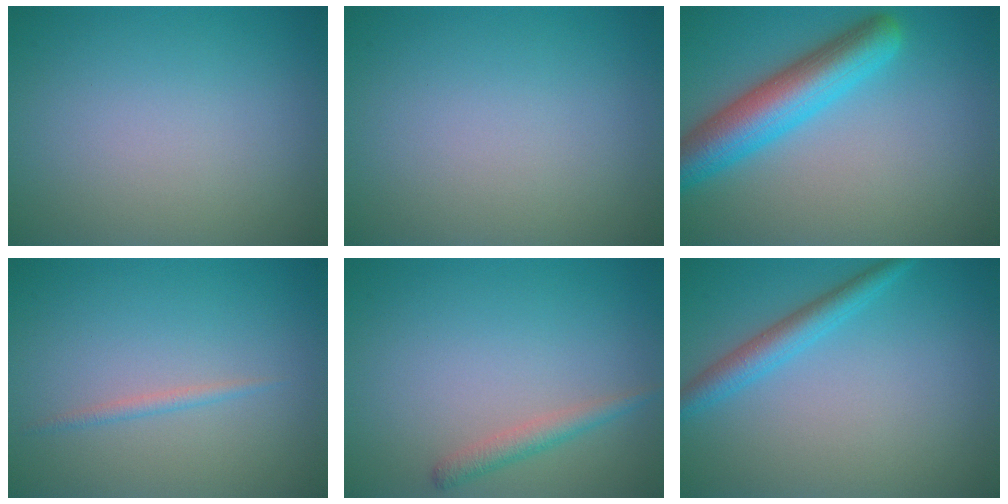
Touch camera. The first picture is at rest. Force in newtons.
{"total": 0.0}
{"total": 6.6, "press": 6.5, "slide": 0.2}
{"total": 0.8, "press": 0.8, "slide": 0.0}
{"total": 1.7, "press": 1.7, "slide": 0.1}
{"total": 2.7, "press": 2.7, "slide": 0.3}